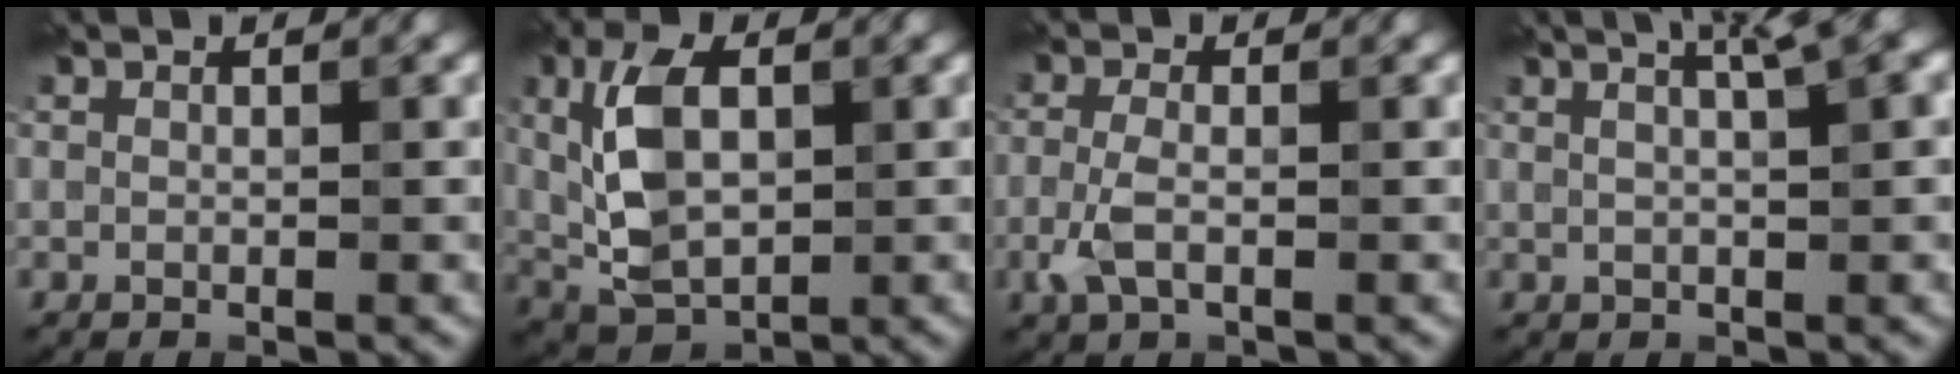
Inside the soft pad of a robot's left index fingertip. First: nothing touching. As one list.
[{"total": 6.7, "force": [0.9, 3.9, 5.4], "torque": [-0.118, 0.007, 0.018]}, {"total": 2.4, "force": [-0.7, 1.1, 2.0], "torque": [-0.054, -0.001, -0.019]}, {"total": 4.3, "force": [2.4, 0.8, 3.5], "torque": [-0.044, 0.019, 0.023]}]